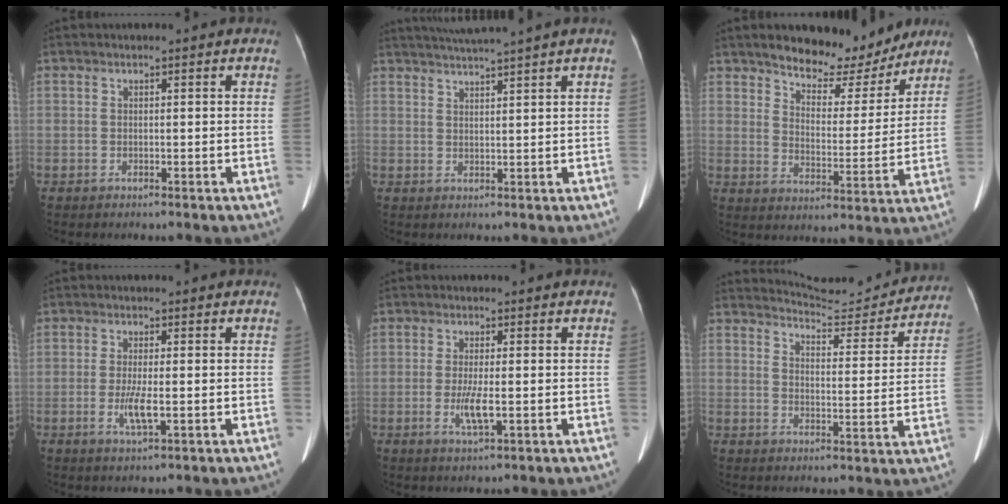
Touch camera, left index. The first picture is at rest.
{"total": 6.9, "force": [5.9, -1.7, 3.0], "torque": [-0.047, 0.013, 0.092]}
{"total": 11.8, "force": [10.3, 3.9, 4.2], "torque": [-0.057, -0.006, 0.150]}
{"total": 3.5, "force": [-0.7, 0.5, 3.4], "torque": [-0.071, -0.006, -0.011]}
{"total": 3.5, "force": [-0.7, 0.5, 3.4], "torque": [-0.072, -0.007, -0.010]}
{"total": 12.1, "force": [12.0, 0.9, 0.6], "torque": [-0.006, -0.031, 0.148]}